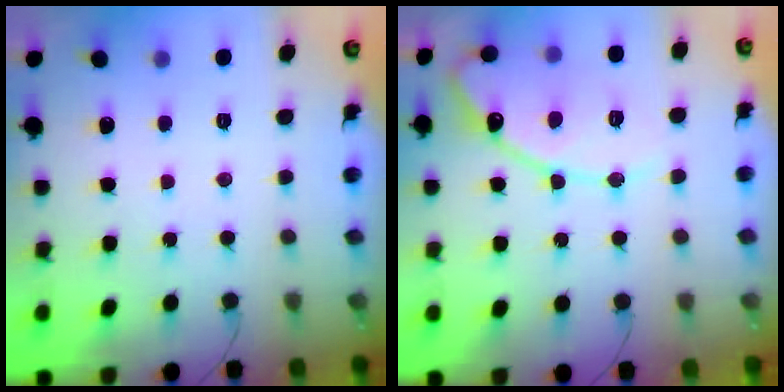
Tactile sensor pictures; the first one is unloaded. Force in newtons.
{"total": 15.4, "press": 15.4, "slide": 1.3}